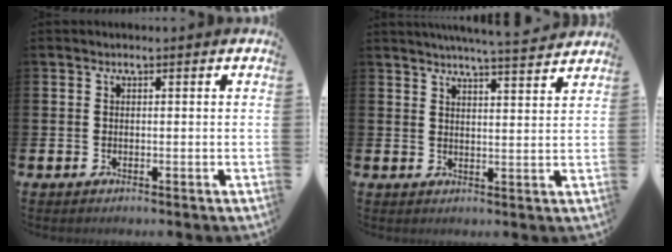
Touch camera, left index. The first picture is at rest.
{"total": 5.2, "force": [4.9, -0.8, 1.2], "torque": [-0.025, -0.030, 0.084]}